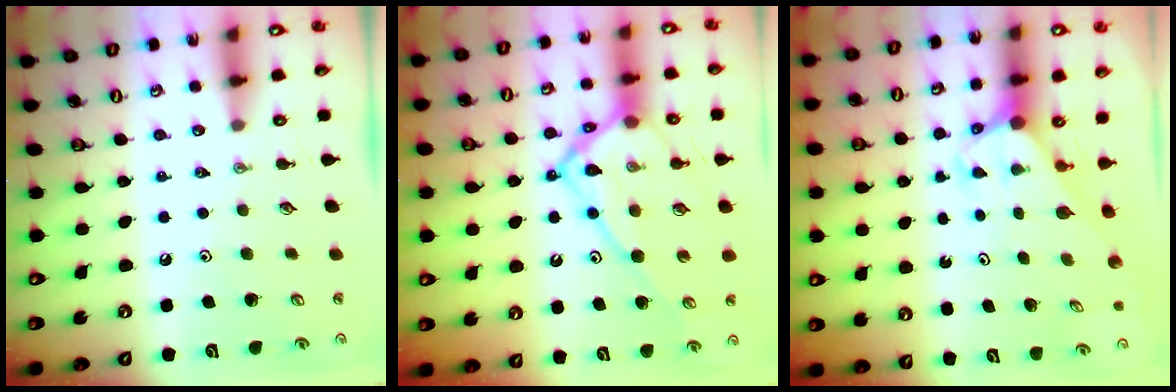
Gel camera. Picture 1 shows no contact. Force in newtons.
{"total": 20.0, "press": 19.9, "slide": 1.9}
{"total": 3.2, "press": 3.2, "slide": 0.2}